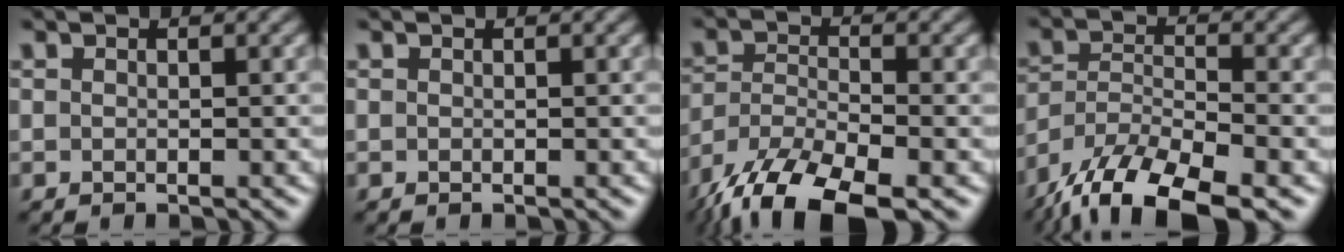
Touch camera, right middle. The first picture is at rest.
{"total": 0.0}
{"total": 11.6, "force": [-8.7, 3.6, 6.8], "torque": [-0.155, -0.026, -0.164]}
{"total": 11.5, "force": [-8.9, 3.3, 6.5], "torque": [-0.132, -0.012, -0.166]}